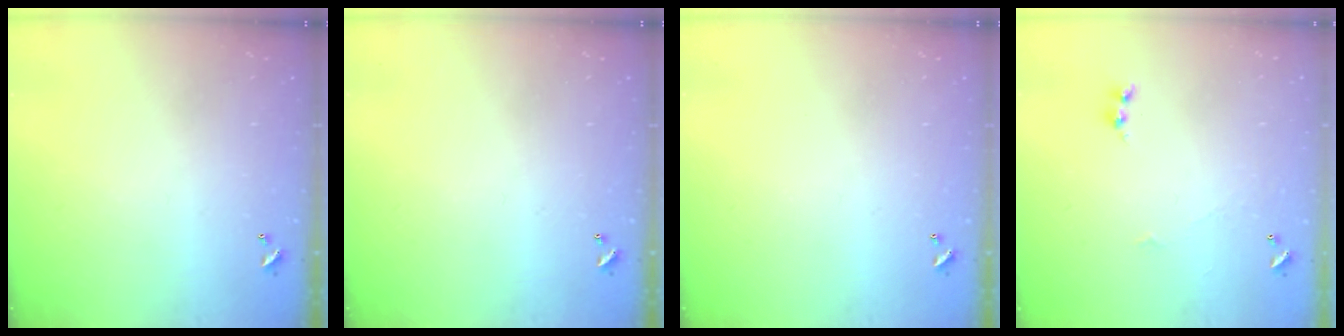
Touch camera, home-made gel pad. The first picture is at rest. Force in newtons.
{"total": 0.0}
{"total": 0.0}
{"total": 1.6, "press": 1.6, "slide": 0.2}